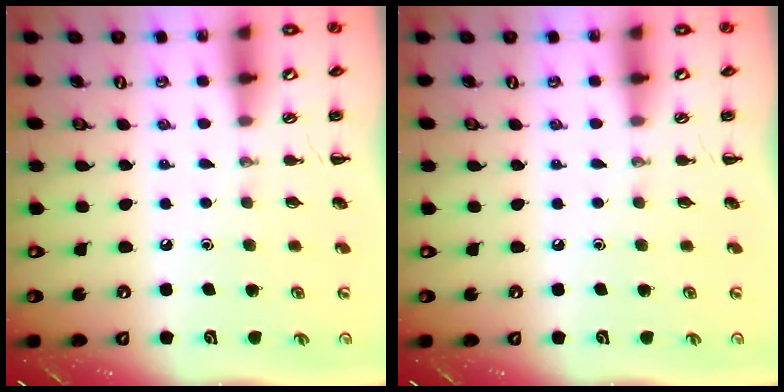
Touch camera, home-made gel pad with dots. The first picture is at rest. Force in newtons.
{"total": 0.0}